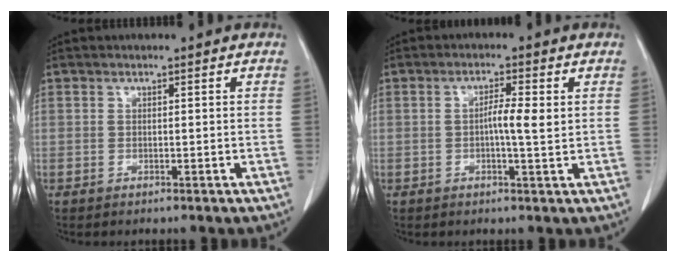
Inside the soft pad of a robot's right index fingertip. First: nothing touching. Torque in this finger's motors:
{"motor_torque": [0.56, -0.07, 0.11, 0.07]}